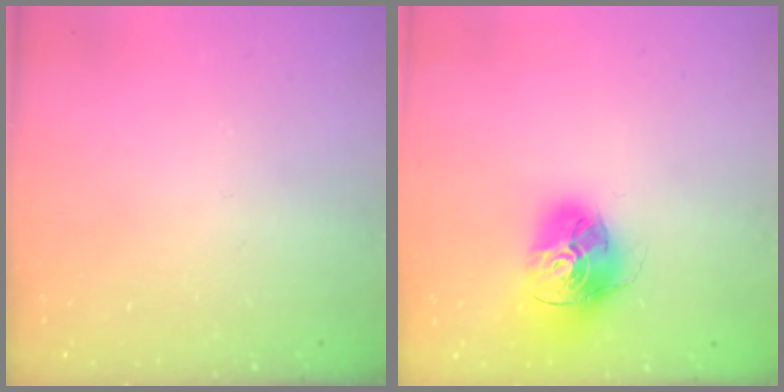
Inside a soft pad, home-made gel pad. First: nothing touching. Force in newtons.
{"total": 16.6, "press": 16.6, "slide": 1.6}